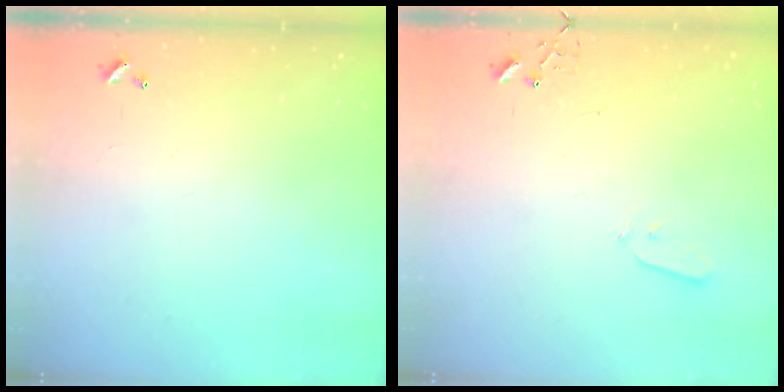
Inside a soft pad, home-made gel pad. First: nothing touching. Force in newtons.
{"total": 3.0, "press": 2.9, "slide": 0.7}